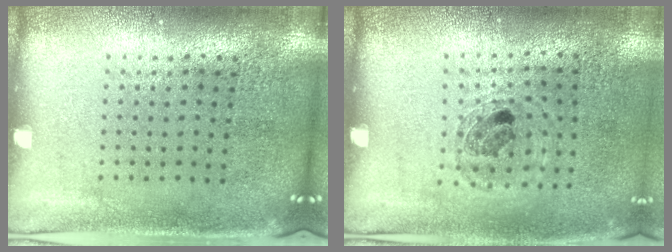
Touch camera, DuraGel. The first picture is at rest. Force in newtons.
{"total": 0.8, "press": 0.8, "slide": 0.2}